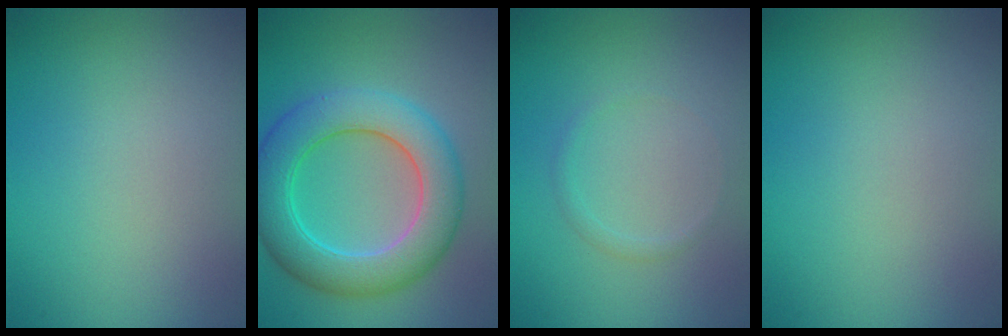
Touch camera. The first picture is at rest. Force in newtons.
{"total": 7.3, "press": 7.3, "slide": 0.2}
{"total": 0.7, "press": 0.7, "slide": 0.0}
{"total": 0.0}